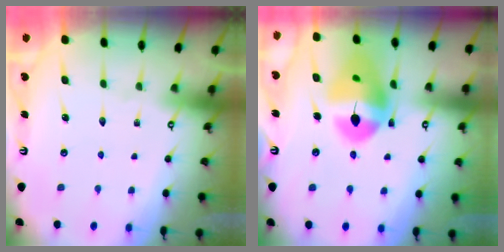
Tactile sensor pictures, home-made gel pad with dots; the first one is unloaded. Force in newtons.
{"total": 17.1, "press": 17.0, "slide": 1.9}